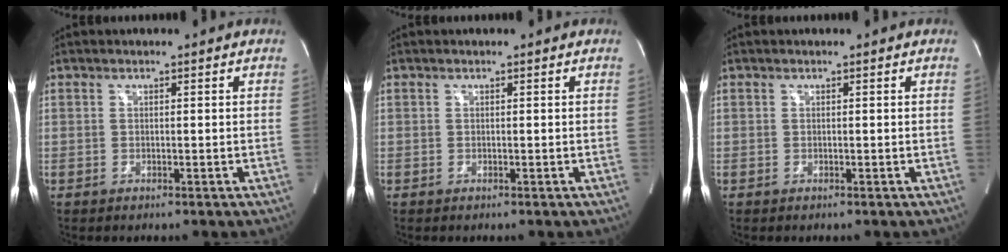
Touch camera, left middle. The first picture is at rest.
{"total": 0.0}
{"total": 0.0}